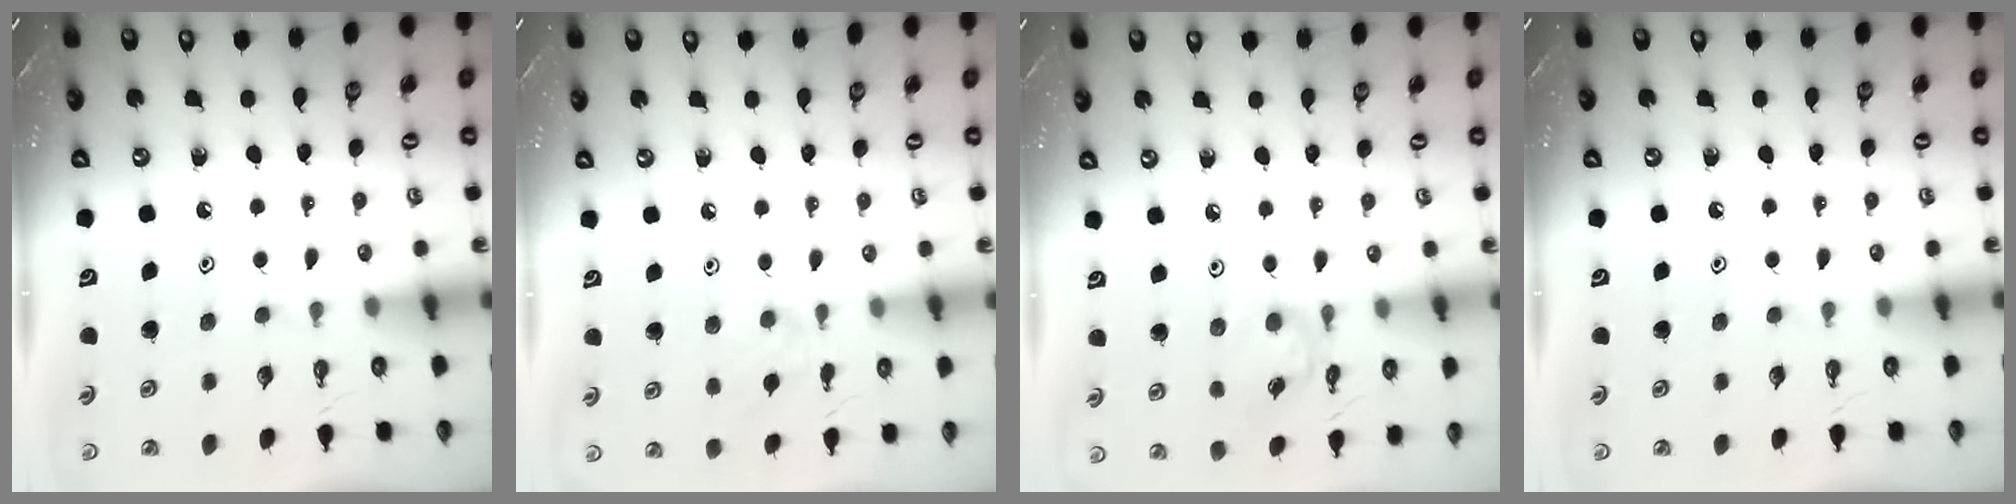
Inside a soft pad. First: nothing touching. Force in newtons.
{"total": 5.9, "press": 5.8, "slide": 0.8}
{"total": 6.9, "press": 6.9, "slide": 0.4}
{"total": 0.0}